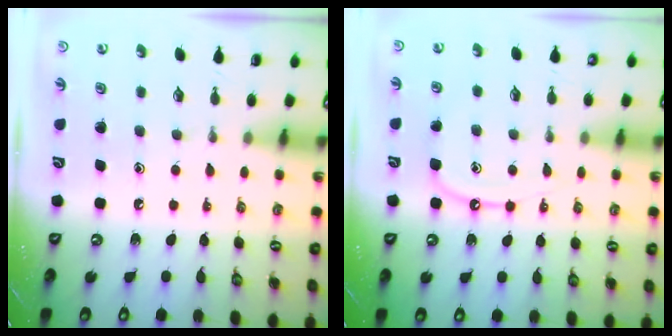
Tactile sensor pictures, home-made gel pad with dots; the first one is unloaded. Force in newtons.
{"total": 8.2, "press": 8.1, "slide": 0.9}